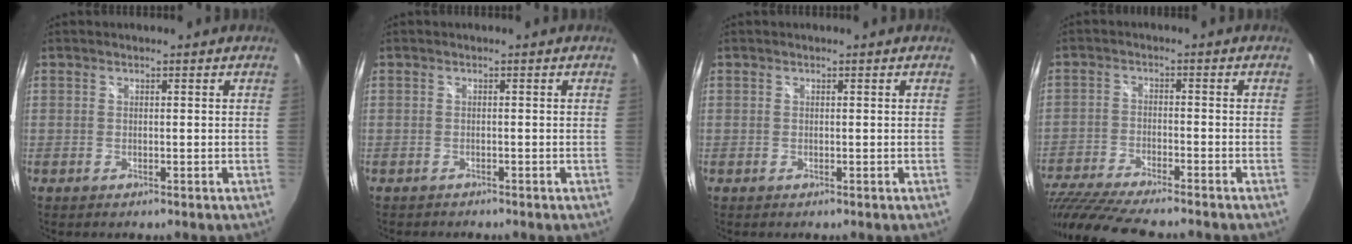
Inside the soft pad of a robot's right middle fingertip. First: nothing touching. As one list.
[{"total": 0.8, "force": [-0.8, 0.2, -0.1], "torque": [-0.002, -0.002, -0.014]}, {"total": 0.0}, {"total": 15.8, "force": [-13.5, 2.3, 8.0], "torque": [-0.178, -0.042, -0.234]}]